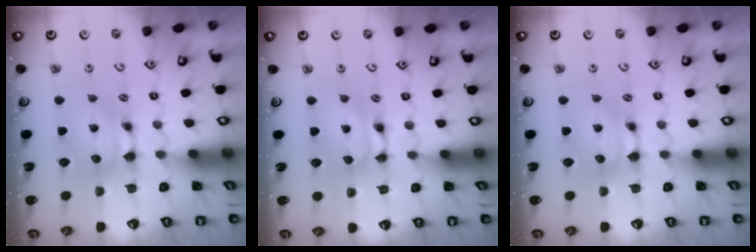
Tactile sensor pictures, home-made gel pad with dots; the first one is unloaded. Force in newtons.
{"total": 1.6, "press": 1.6, "slide": 0.2}
{"total": 0.0}